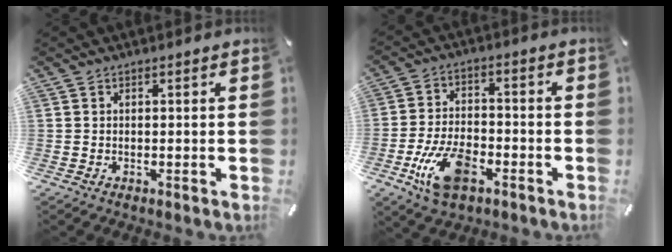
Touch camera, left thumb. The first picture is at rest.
{"total": 12.2, "force": [-5.4, 6.6, 8.7], "torque": [-0.179, 0.017, -0.096]}